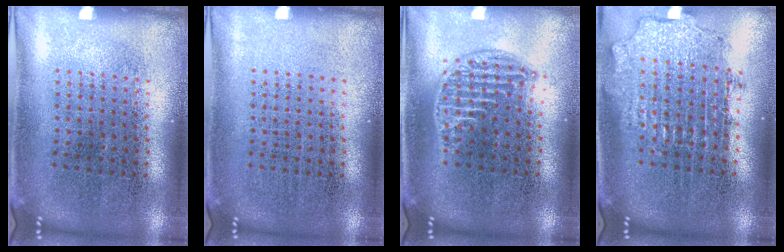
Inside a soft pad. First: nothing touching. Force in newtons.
{"total": 0.0}
{"total": 1.2, "press": 1.1, "slide": 0.5}
{"total": 1.9, "press": 1.5, "slide": 1.2}